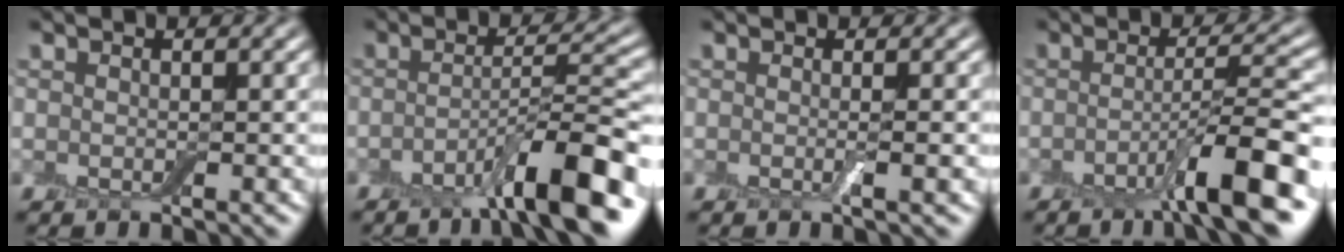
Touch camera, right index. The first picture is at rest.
{"total": 8.0, "force": [-4.4, 1.4, 6.6], "torque": [-0.092, 0.014, -0.075]}
{"total": 1.3, "force": [-0.2, 0.1, 1.3], "torque": [-0.022, -0.005, -0.006]}
{"total": 6.9, "force": [-3.1, 1.0, 6.1], "torque": [-0.088, 0.011, -0.057]}